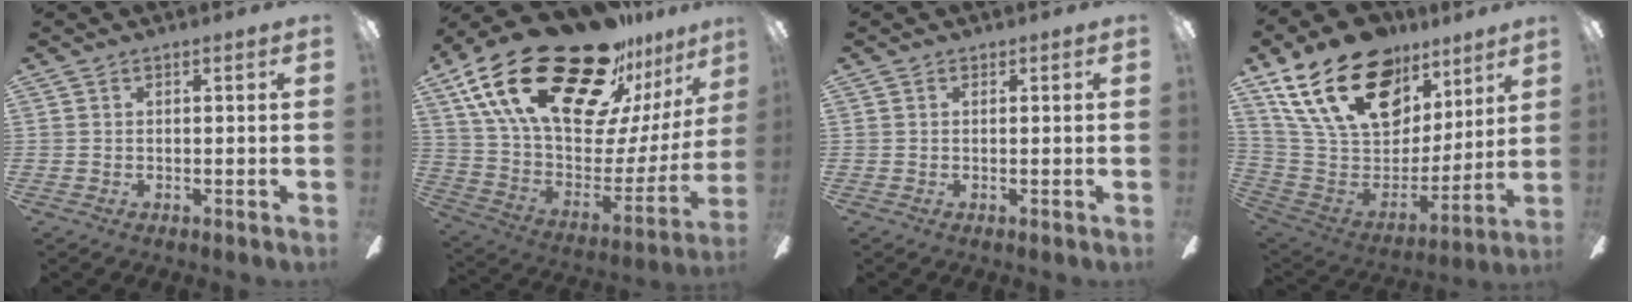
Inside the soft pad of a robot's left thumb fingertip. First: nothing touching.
{"total": 32.6, "force": [20.7, 14.4, 20.6], "torque": [-0.372, -0.139, 0.384]}
{"total": 0.0}
{"total": 25.9, "force": [14.7, 15.3, 15.0], "torque": [-0.259, -0.069, 0.278]}